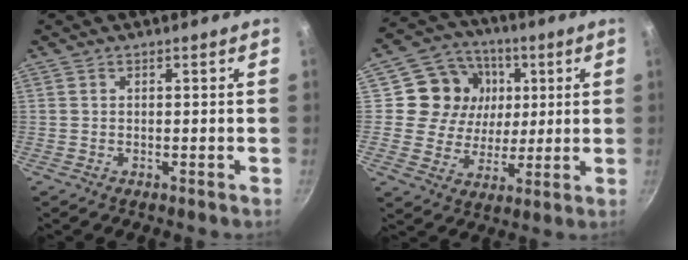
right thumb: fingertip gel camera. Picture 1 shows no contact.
{"total": 13.7, "force": [3.3, 12.2, 5.3], "torque": [-0.065, -0.004, 0.049]}